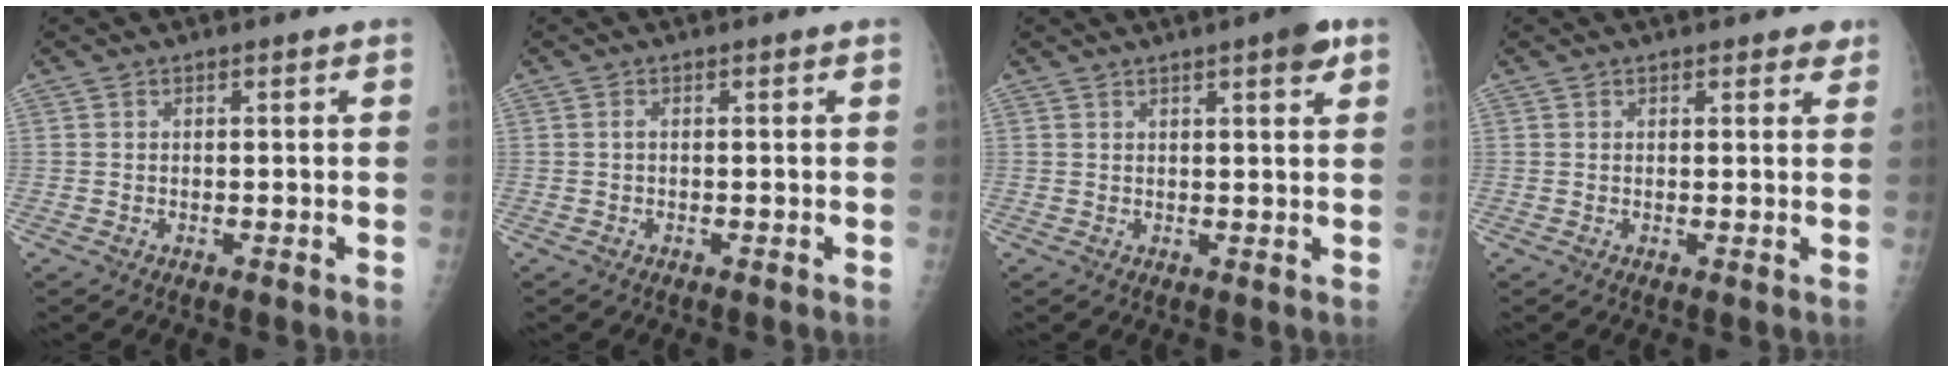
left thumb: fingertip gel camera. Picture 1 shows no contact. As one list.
[{"total": 0.6, "force": [0.0, 0.3, 0.5], "torque": [-0.009, 0.000, -0.003]}, {"total": 4.4, "force": [2.5, 1.0, 3.5], "torque": [-0.039, -0.008, 0.029]}, {"total": 2.1, "force": [1.6, 1.2, 0.7], "torque": [0.016, -0.006, 0.013]}]